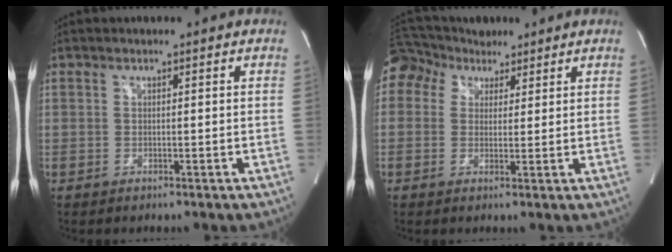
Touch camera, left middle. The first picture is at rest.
{"total": 8.9, "force": [5.7, 6.5, 2.0], "torque": [-0.053, 0.051, 0.102]}